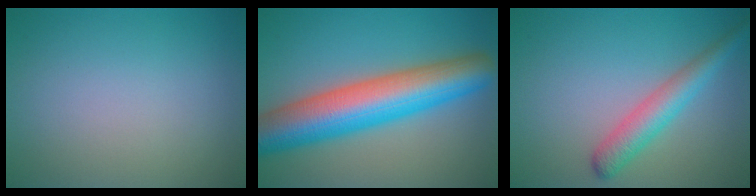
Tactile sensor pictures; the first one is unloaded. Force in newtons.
{"total": 10.7, "press": 10.7, "slide": 0.3}
{"total": 3.6, "press": 3.6, "slide": 0.1}